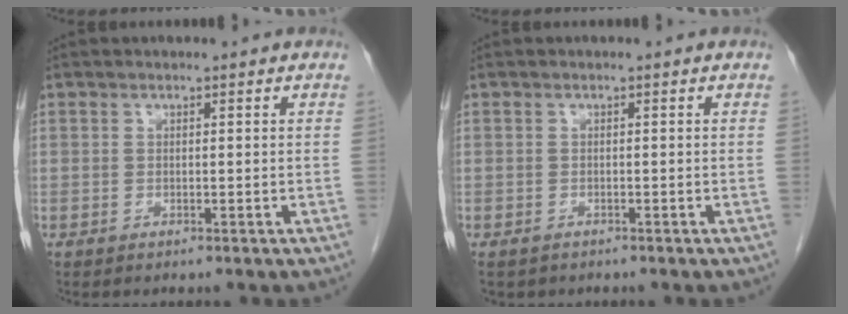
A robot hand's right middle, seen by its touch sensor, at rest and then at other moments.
{"total": 1.7, "force": [-1.3, 1.0, 0.4], "torque": [-0.012, -0.001, -0.017]}